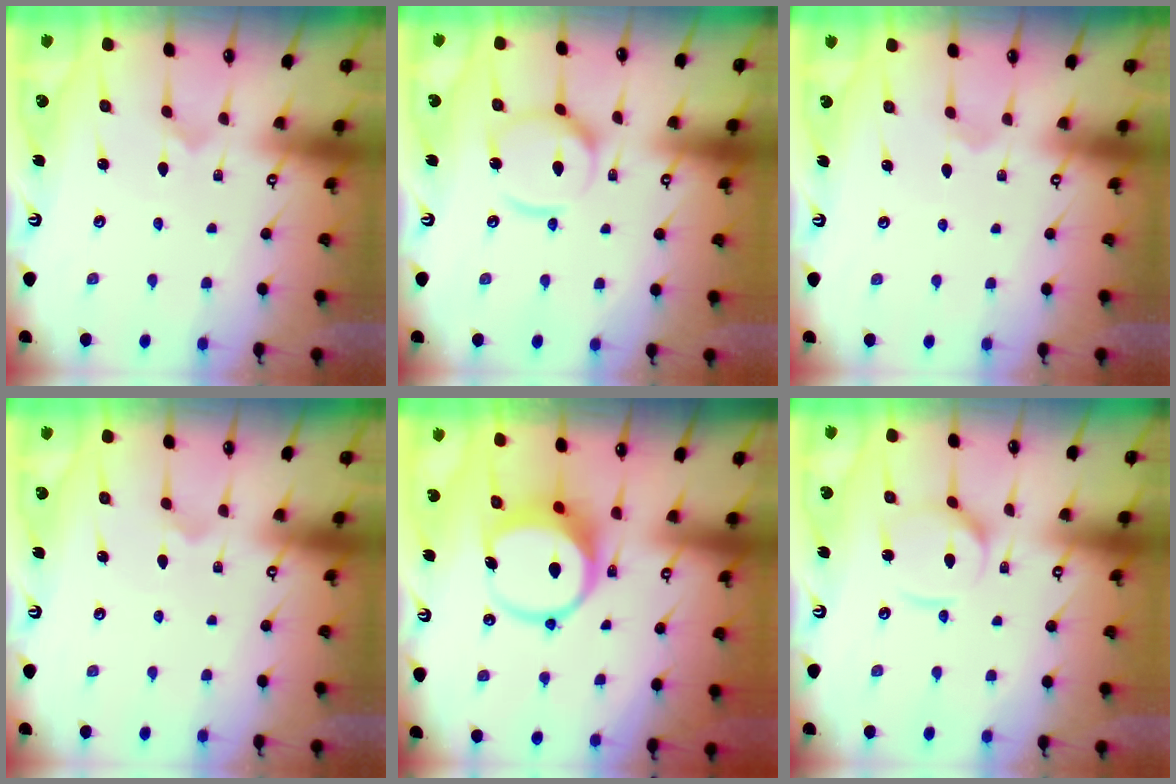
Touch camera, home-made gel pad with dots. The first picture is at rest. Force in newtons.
{"total": 12.5, "press": 12.5, "slide": 1.4}
{"total": 2.8, "press": 2.8, "slide": 0.3}
{"total": 2.1, "press": 2.1, "slide": 0.6}
{"total": 9.4, "press": 9.3, "slide": 1.3}
{"total": 6.5, "press": 6.5, "slide": 0.6}